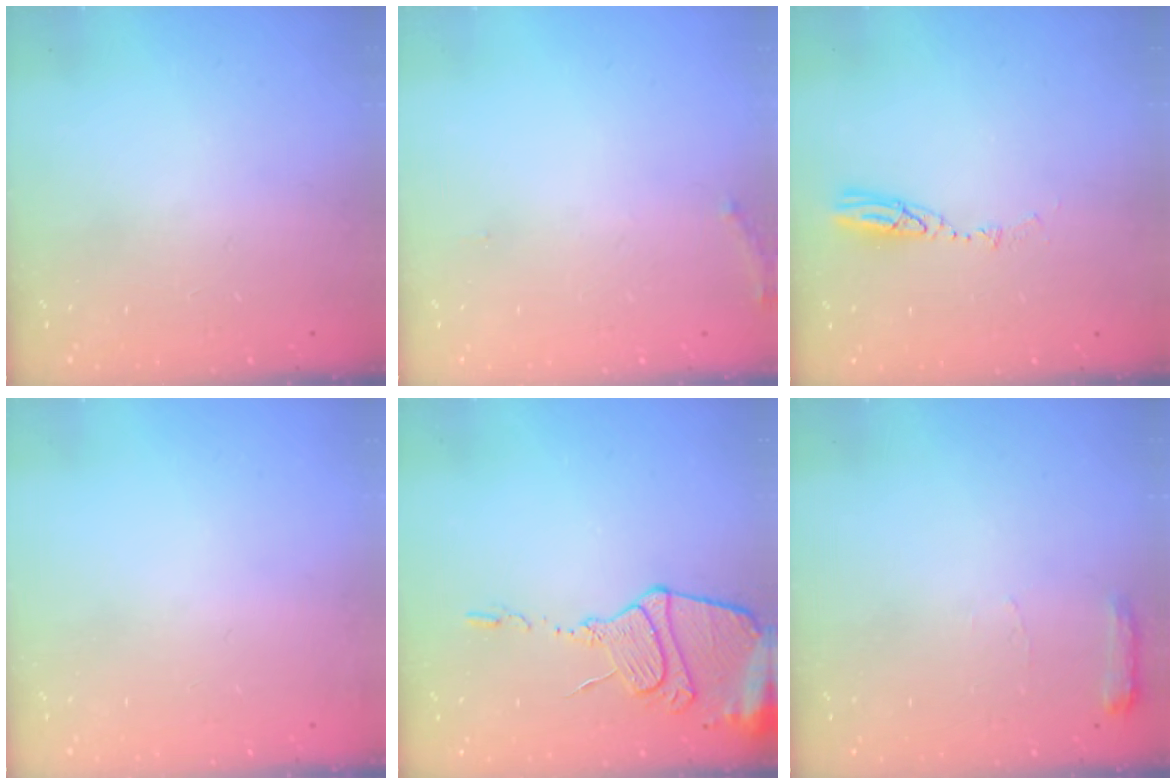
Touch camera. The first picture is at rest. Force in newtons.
{"total": 5.2, "press": 4.9, "slide": 1.8}
{"total": 4.3, "press": 4.3, "slide": 0.4}
{"total": 2.8, "press": 2.2, "slide": 1.7}
{"total": 14.1, "press": 14.0, "slide": 1.3}
{"total": 5.6, "press": 5.6, "slide": 0.7}